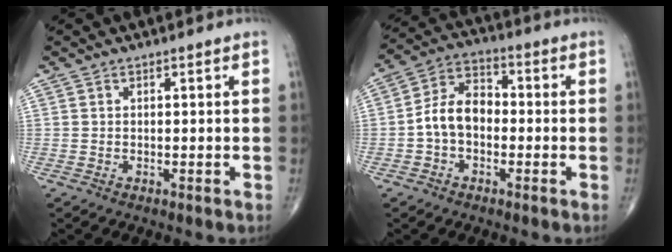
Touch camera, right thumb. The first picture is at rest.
{"total": 8.5, "force": [-1.4, 5.8, 6.1], "torque": [-0.099, 0.033, -0.039]}